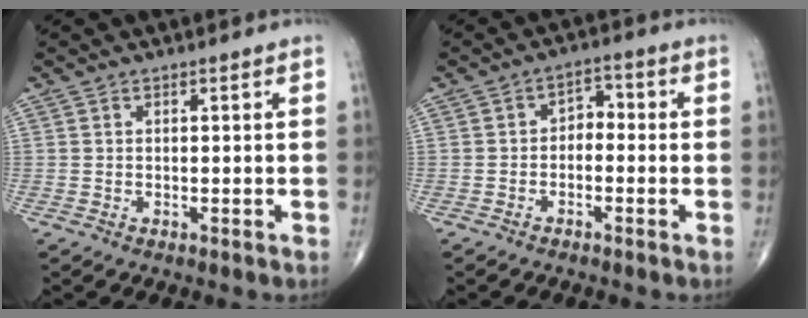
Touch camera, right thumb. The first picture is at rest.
{"total": 3.8, "force": [-0.8, 2.6, 2.6], "torque": [-0.023, 0.025, -0.026]}